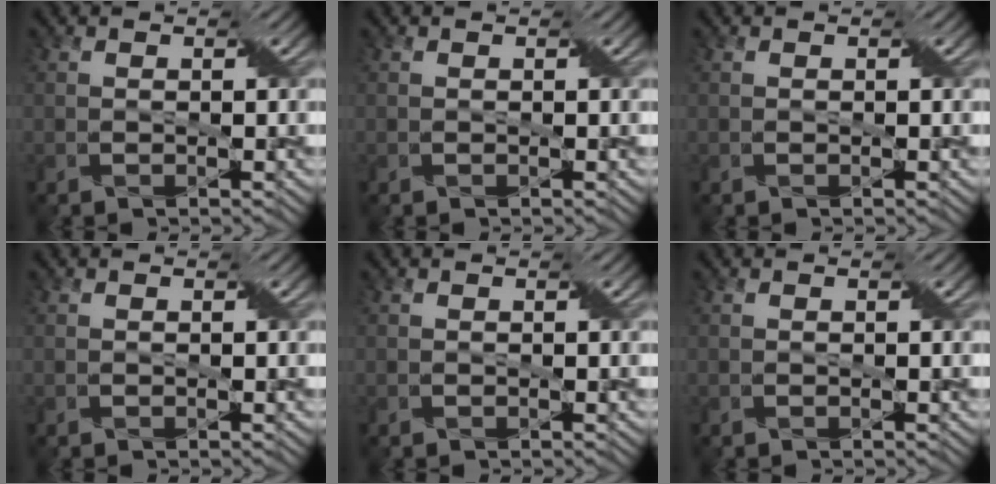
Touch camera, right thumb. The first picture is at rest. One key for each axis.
{"total": 0.0}
{"total": 0.0}
{"total": 0.0}
{"total": 0.0}
{"total": 0.0}